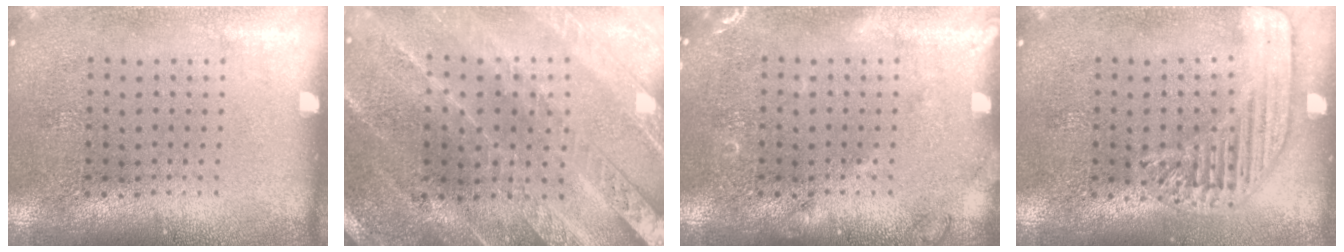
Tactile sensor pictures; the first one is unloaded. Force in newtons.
{"total": 2.4, "press": 2.4, "slide": 0.3}
{"total": 1.5, "press": 1.5, "slide": 0.3}
{"total": 1.7, "press": 1.6, "slide": 0.5}